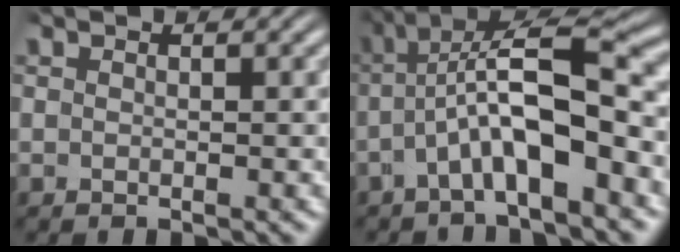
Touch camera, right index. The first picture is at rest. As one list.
[{"total": 7.3, "force": [-0.1, 2.7, 6.7], "torque": [-0.116, -0.005, 0.001]}]